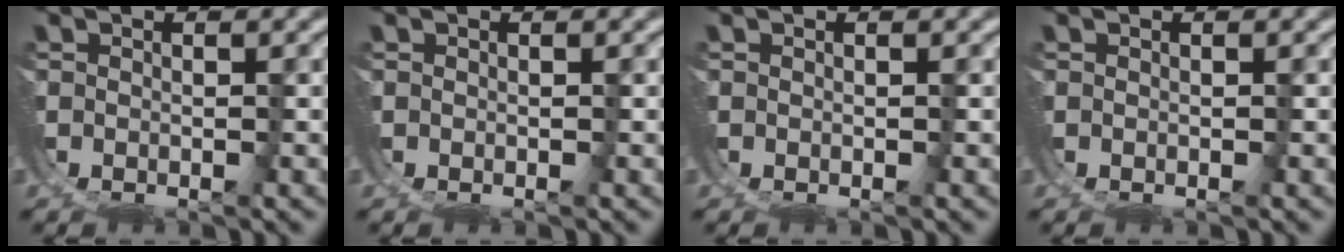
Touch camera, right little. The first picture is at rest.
{"total": 0.0}
{"total": 0.0}
{"total": 0.0}